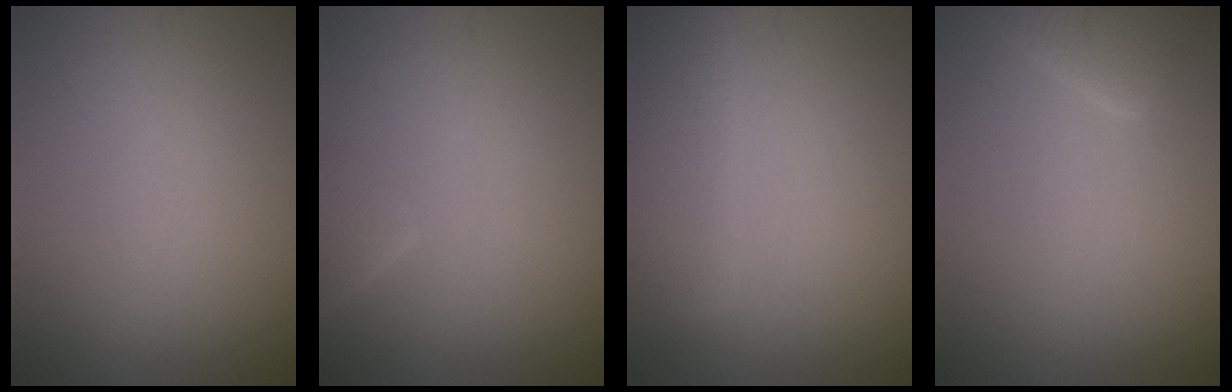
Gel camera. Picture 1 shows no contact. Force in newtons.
{"total": 1.8, "press": 1.8, "slide": 0.1}
{"total": 4.7, "press": 4.6, "slide": 0.3}
{"total": 2.9, "press": 2.9, "slide": 0.2}